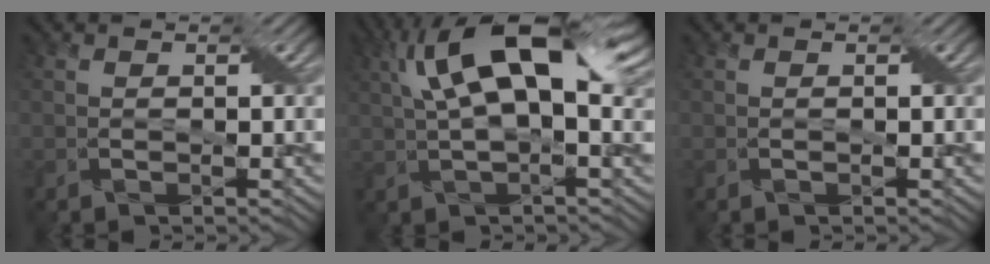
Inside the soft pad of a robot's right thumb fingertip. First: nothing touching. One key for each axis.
{"total": 13.7, "fx": 5.0, "fy": 5.0, "fz": 11.8, "tx": -0.204, "ty": 0.026, "tz": 0.073}
{"total": 0.0}